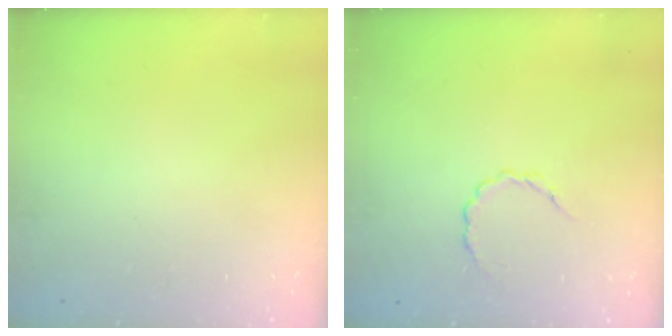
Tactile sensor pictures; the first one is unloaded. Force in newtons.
{"total": 3.0, "press": 2.8, "slide": 1.0}